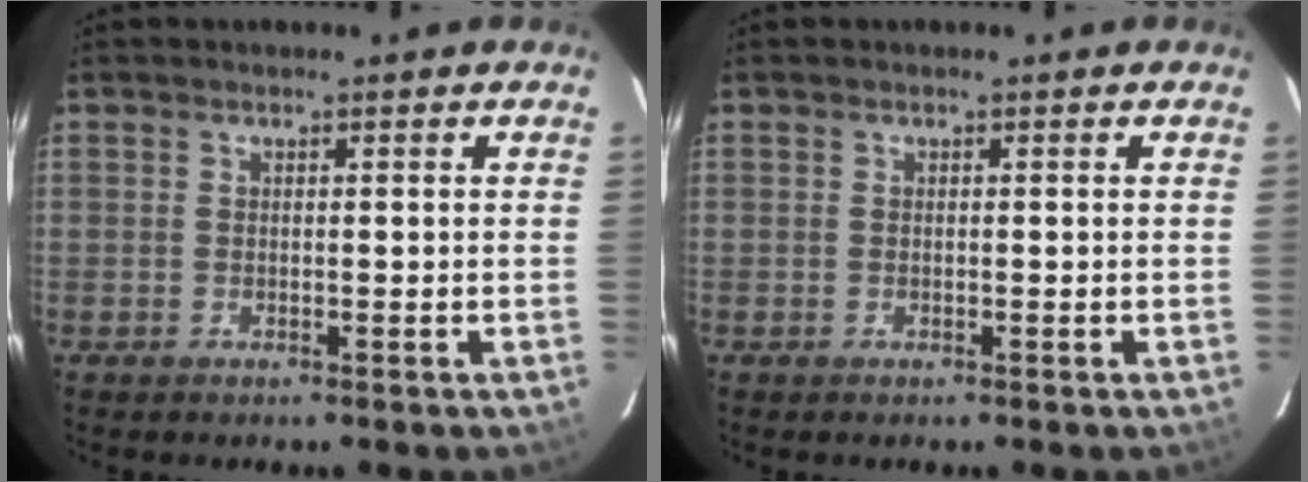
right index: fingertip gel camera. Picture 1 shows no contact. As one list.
[{"total": 0.0}]